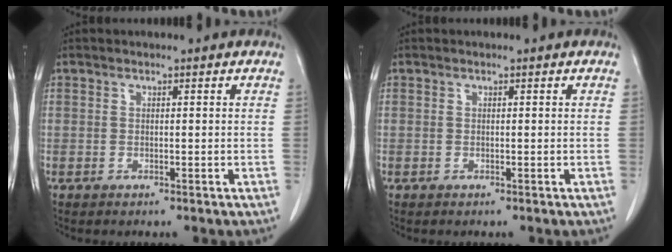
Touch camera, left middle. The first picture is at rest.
{"total": 0.0}